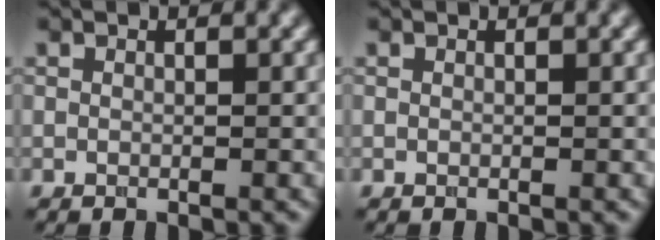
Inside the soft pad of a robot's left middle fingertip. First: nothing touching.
{"total": 0.0}